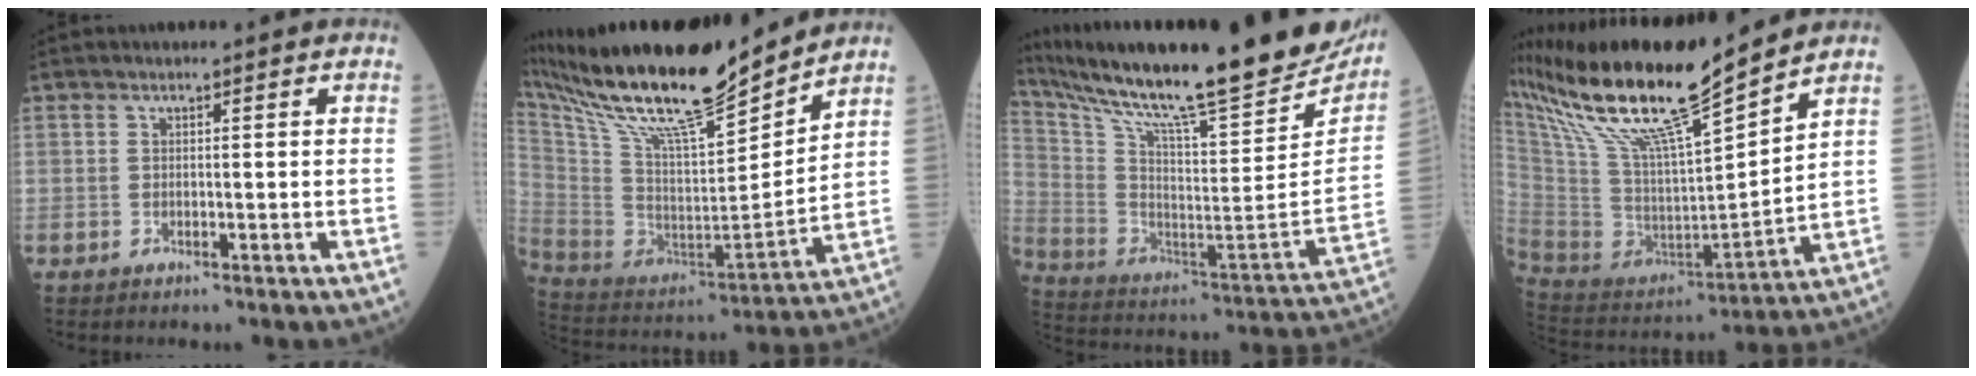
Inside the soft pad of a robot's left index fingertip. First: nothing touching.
{"total": 22.8, "force": [19.5, 1.6, 11.8], "torque": [-0.223, -0.018, 0.342]}
{"total": 30.8, "force": [26.2, 2.7, 15.9], "torque": [-0.285, -0.082, 0.384]}
{"total": 20.8, "force": [16.4, 0.7, 12.8], "torque": [-0.248, -0.001, 0.310]}